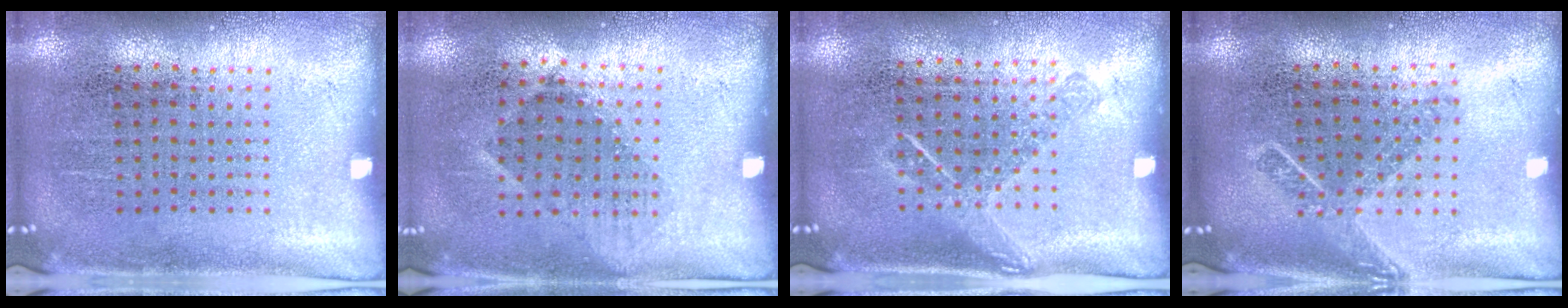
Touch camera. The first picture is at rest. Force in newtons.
{"total": 1.0, "press": 0.8, "slide": 0.6}
{"total": 1.3, "press": 1.0, "slide": 0.8}
{"total": 1.7, "press": 1.3, "slide": 1.1}